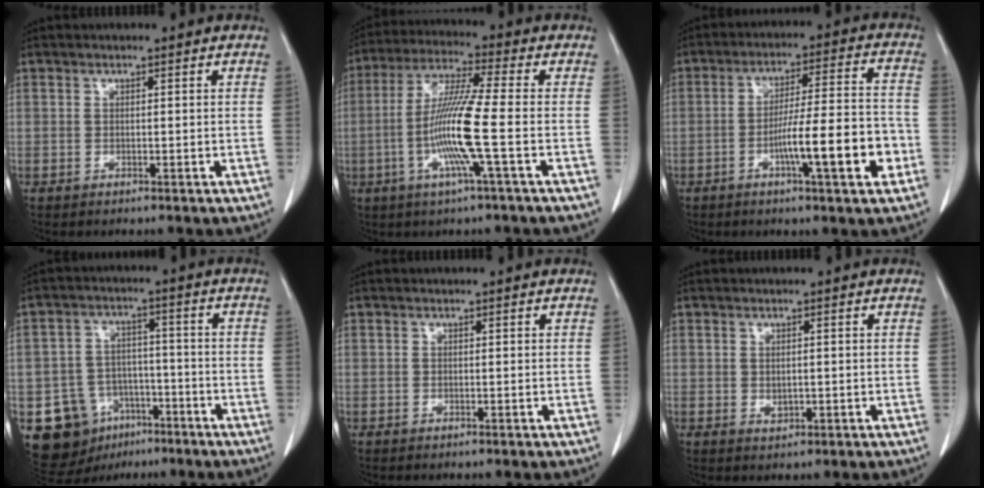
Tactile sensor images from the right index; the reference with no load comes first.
{"total": 11.5, "force": [-2.6, -0.8, 11.1], "torque": [-0.222, -0.009, -0.059]}
{"total": 12.4, "force": [-4.3, 0.8, 11.6], "torque": [-0.184, 0.005, -0.067]}
{"total": 11.6, "force": [-5.8, 9.4, 3.7], "torque": [-0.068, 0.029, -0.079]}
{"total": 0.0}
{"total": 1.3, "force": [0.0, 0.8, 0.9], "torque": [-0.015, -0.003, 0.003]}